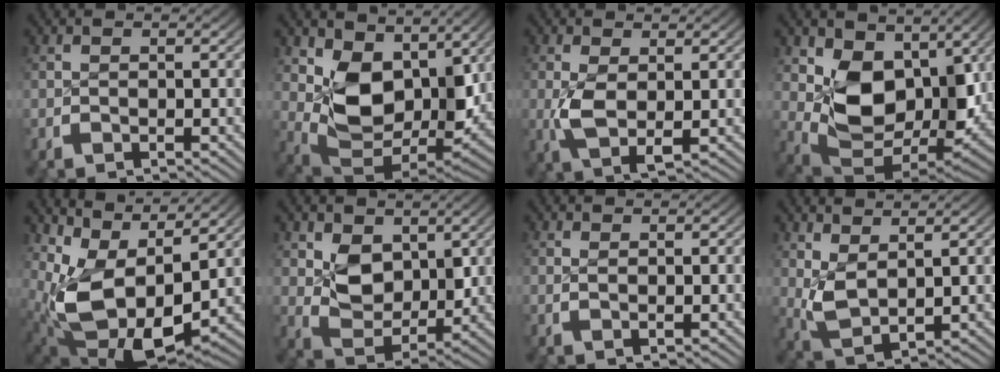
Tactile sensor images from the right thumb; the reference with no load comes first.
{"total": 10.6, "force": [0.4, 6.6, 8.3], "torque": [-0.179, -0.057, 0.029]}
{"total": 4.3, "force": [0.1, 2.5, 3.6], "torque": [-0.092, -0.023, 0.014]}
{"total": 11.7, "force": [-0.2, 7.6, 8.9], "torque": [-0.192, -0.062, 0.021]}
{"total": 14.2, "force": [-0.8, 9.1, 10.9], "torque": [-0.241, -0.068, 0.022]}
{"total": 5.7, "force": [0.9, 3.9, 4.0], "torque": [-0.095, -0.033, 0.025]}
{"total": 0.6, "force": [0.4, 0.0, 0.5], "torque": [-0.010, -0.007, 0.011]}
{"total": 4.9, "force": [1.2, 3.3, 3.5], "torque": [-0.087, -0.023, 0.037]}